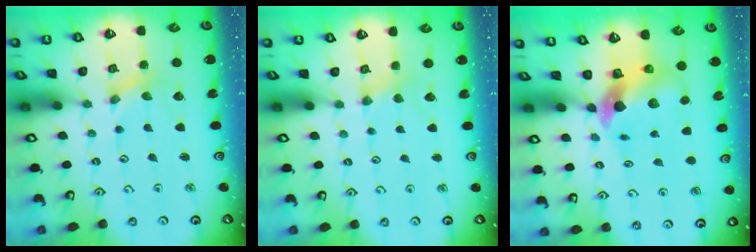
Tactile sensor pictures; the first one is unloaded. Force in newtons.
{"total": 2.3, "press": 2.2, "slide": 0.4}
{"total": 7.6, "press": 7.5, "slide": 1.2}